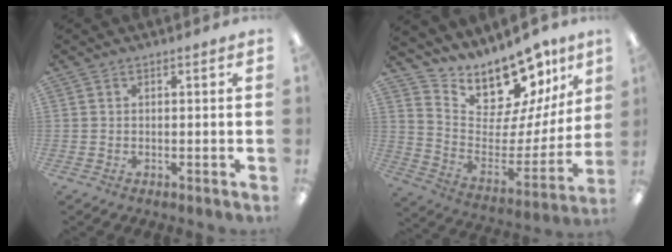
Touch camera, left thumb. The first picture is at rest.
{"total": 16.0, "force": [14.6, 5.6, 3.3], "torque": [-0.053, -0.138, 0.253]}